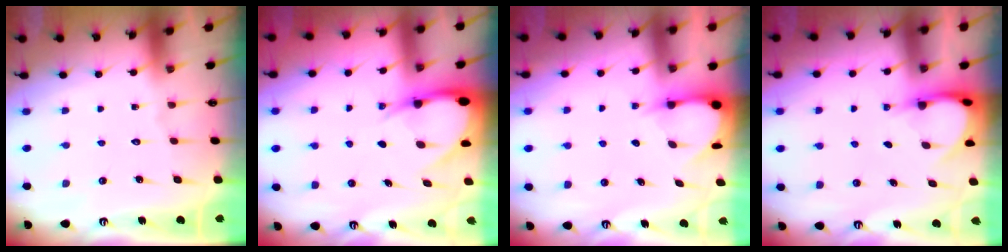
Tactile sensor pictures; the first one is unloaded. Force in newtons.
{"total": 7.3, "press": 7.2, "slide": 1.0}
{"total": 3.5, "press": 3.5, "slide": 0.5}
{"total": 3.8, "press": 3.7, "slide": 0.3}